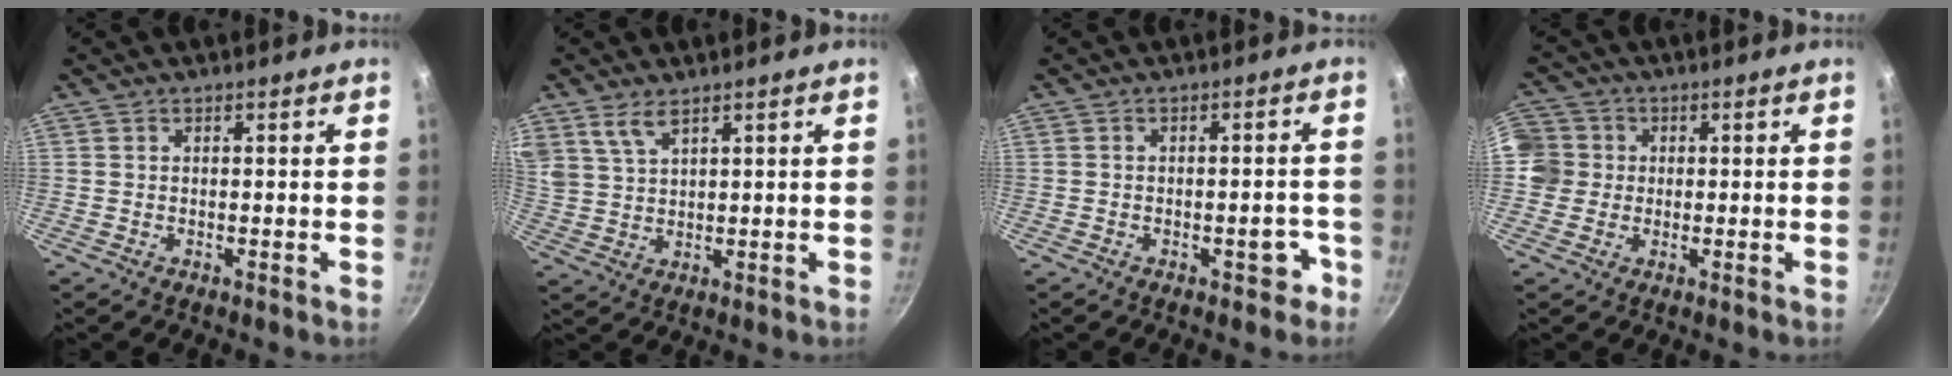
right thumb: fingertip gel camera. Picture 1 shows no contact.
{"total": 4.8, "force": [3.3, 2.0, 2.8], "torque": [-0.053, -0.015, 0.073]}
{"total": 3.8, "force": [-2.0, 2.0, 2.5], "torque": [-0.005, 0.028, -0.018]}
{"total": 6.6, "force": [0.2, 6.4, 1.7], "torque": [0.002, 0.001, -0.013]}